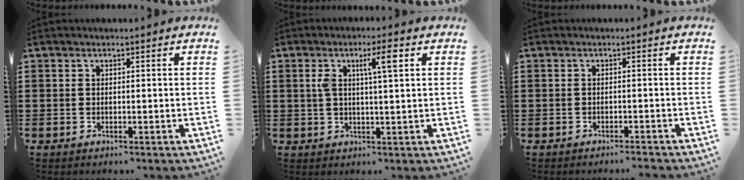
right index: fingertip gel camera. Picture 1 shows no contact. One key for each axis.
{"total": 5.5, "fx": 1.8, "fy": 1.0, "fz": 5.1, "tx": -0.098, "ty": 0.004, "tz": 0.024}
{"total": 1.0, "fx": -0.9, "fy": -0.1, "fz": 0.2, "tx": -0.005, "ty": 0.000, "tz": -0.019}